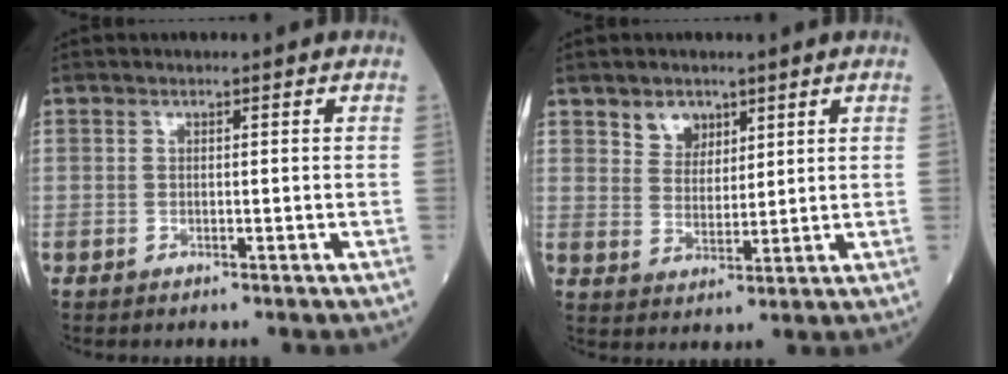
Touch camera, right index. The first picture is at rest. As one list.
[{"total": 4.5, "force": [2.9, 3.0, 1.6], "torque": [-0.028, 0.003, 0.057]}]